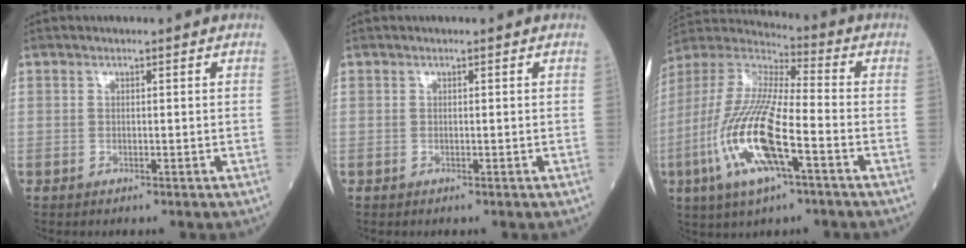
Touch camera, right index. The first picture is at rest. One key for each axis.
{"total": 0.0}
{"total": 18.0, "fx": -6.1, "fy": 3.7, "fz": 16.6, "tx": -0.360, "ty": -0.018, "tz": -0.116}